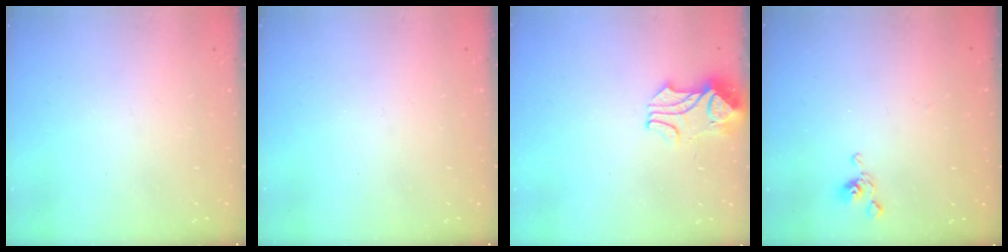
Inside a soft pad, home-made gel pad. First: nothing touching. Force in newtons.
{"total": 0.0}
{"total": 2.1, "press": 1.9, "slide": 0.9}
{"total": 5.6, "press": 5.6, "slide": 0.2}